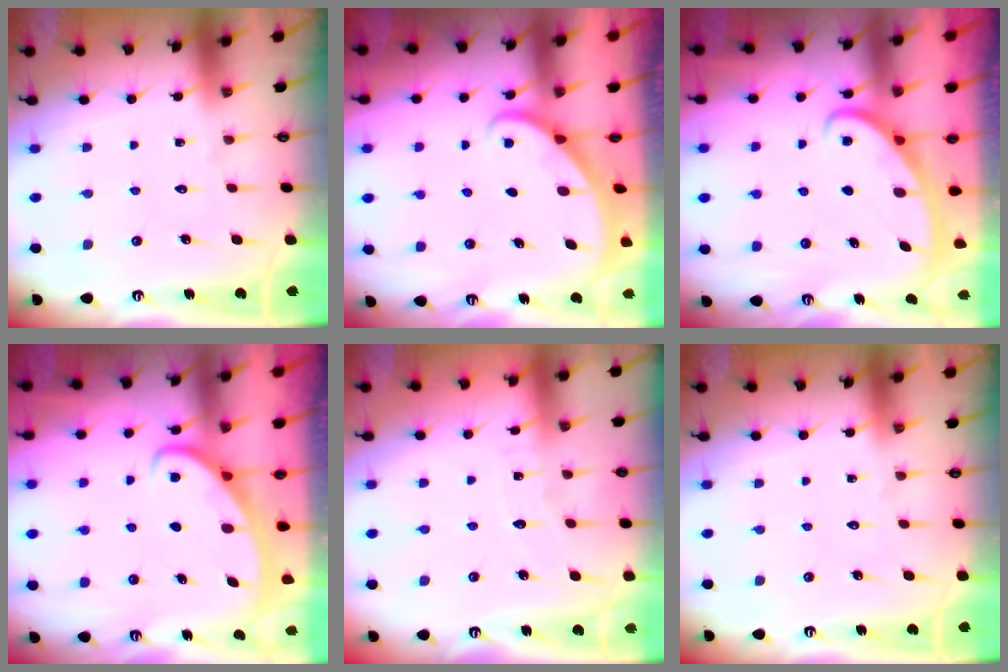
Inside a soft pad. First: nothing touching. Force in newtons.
{"total": 1.9, "press": 1.9, "slide": 0.1}
{"total": 2.7, "press": 2.7, "slide": 0.3}
{"total": 2.8, "press": 2.8, "slide": 0.4}
{"total": 3.9, "press": 3.9, "slide": 0.2}
{"total": 0.0}